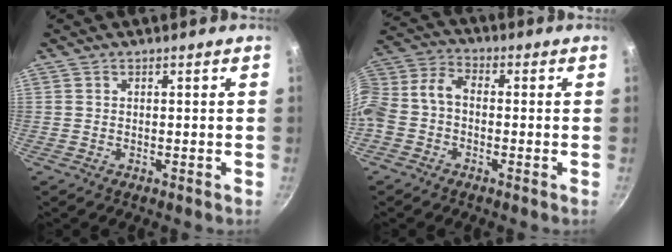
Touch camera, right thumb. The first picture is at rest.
{"total": 9.5, "force": [-2.6, 6.7, 6.2], "torque": [-0.133, 0.046, -0.069]}